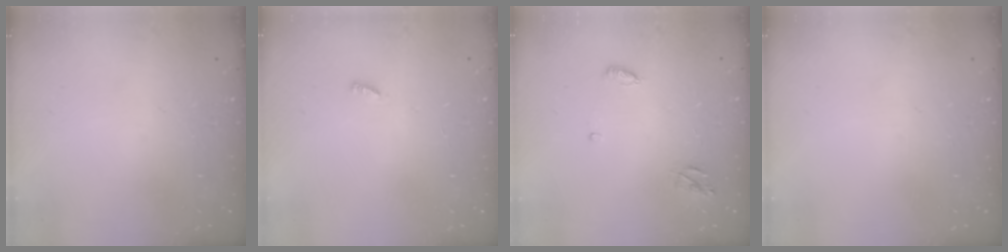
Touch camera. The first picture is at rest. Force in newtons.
{"total": 1.9, "press": 1.9, "slide": 0.3}
{"total": 5.1, "press": 5.1, "slide": 0.4}
{"total": 0.0}